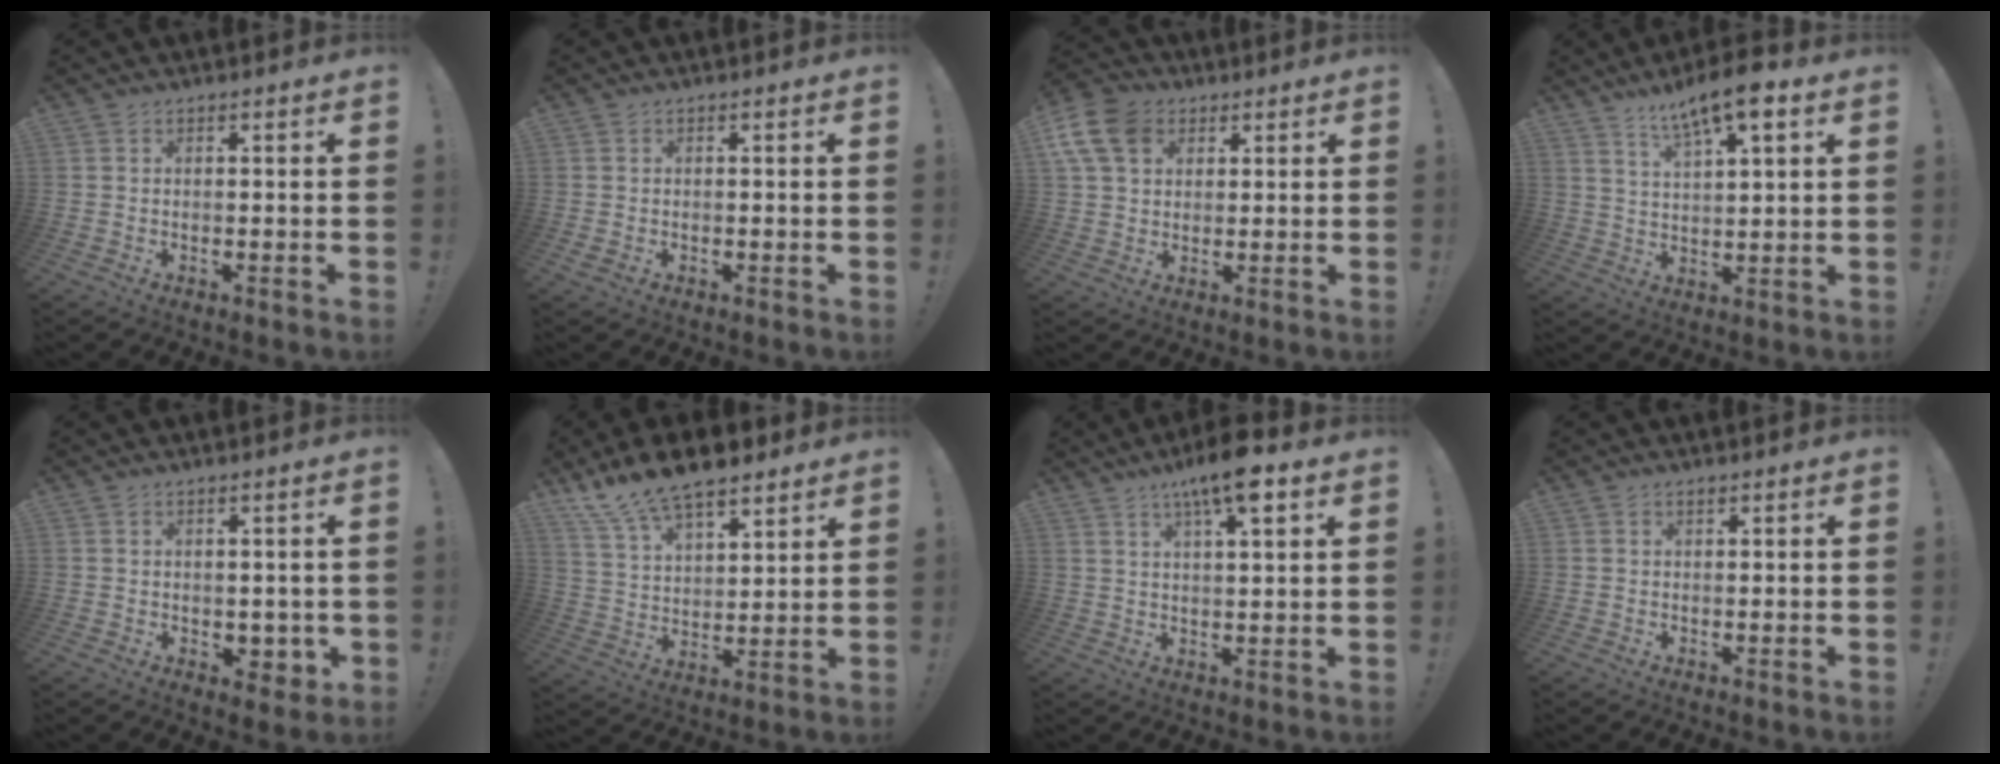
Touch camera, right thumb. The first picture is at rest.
{"total": 1.0, "force": [0.0, 0.8, 0.6], "torque": [-0.013, 0.005, 0.000]}
{"total": 12.2, "force": [4.8, 8.9, 6.8], "torque": [-0.135, -0.017, 0.095]}
{"total": 10.7, "force": [7.1, 2.4, 7.7], "torque": [-0.122, -0.038, 0.117]}
{"total": 4.1, "force": [0.5, 3.4, 2.2], "torque": [-0.010, -0.005, 0.010]}
{"total": 13.8, "force": [11.0, 5.3, 6.4], "torque": [-0.128, -0.076, 0.205]}
{"total": 10.1, "force": [5.8, 2.4, 7.9], "torque": [-0.122, -0.025, 0.094]}
{"total": 0.6, "force": [0.5, 0.2, 0.3], "torque": [-0.001, -0.002, 0.009]}